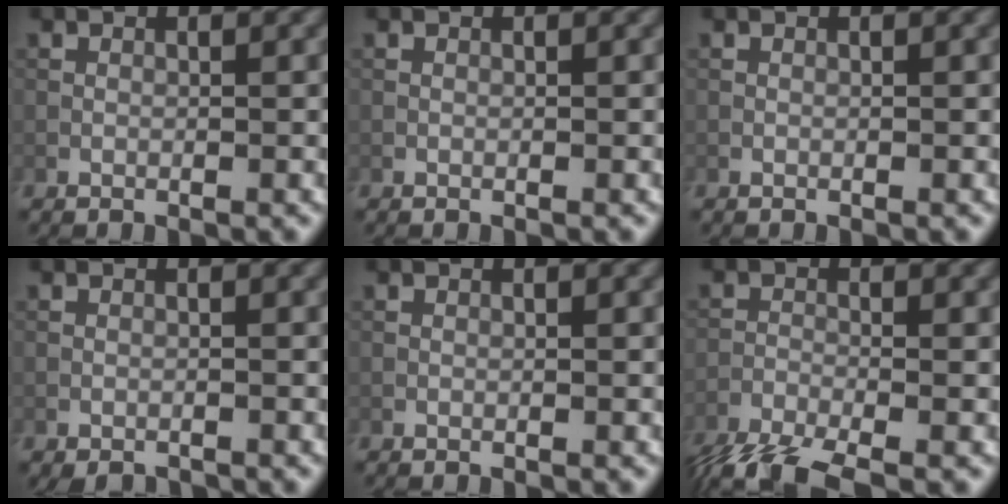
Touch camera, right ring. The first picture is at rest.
{"total": 0.0}
{"total": 0.0}
{"total": 1.7, "force": [-1.5, 0.5, 0.6], "torque": [-0.009, -0.003, -0.022]}
{"total": 0.0}
{"total": 6.2, "force": [-5.1, 1.2, 3.4], "torque": [-0.068, -0.026, -0.102]}